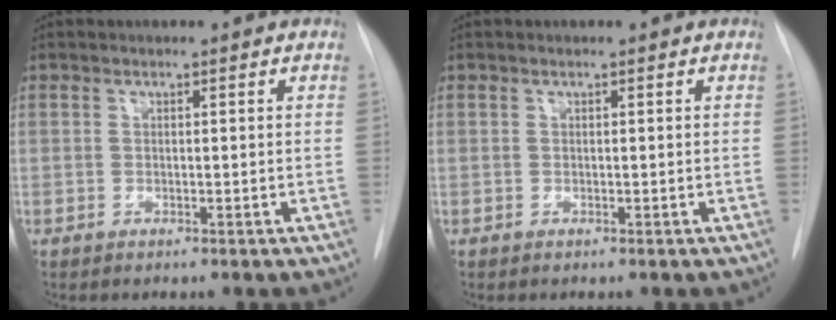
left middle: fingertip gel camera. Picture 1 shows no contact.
{"total": 0.0}